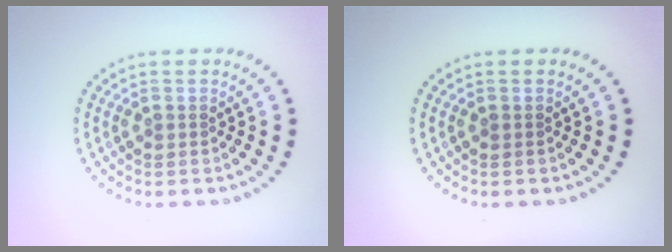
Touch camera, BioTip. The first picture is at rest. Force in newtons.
{"total": 0.0}